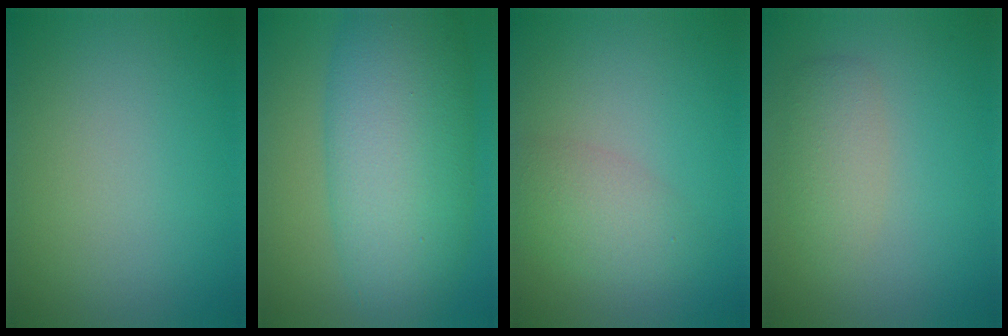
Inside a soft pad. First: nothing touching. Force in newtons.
{"total": 10.9, "press": 10.9, "slide": 0.3}
{"total": 3.2, "press": 3.2, "slide": 0.0}
{"total": 2.3, "press": 2.3, "slide": 0.1}